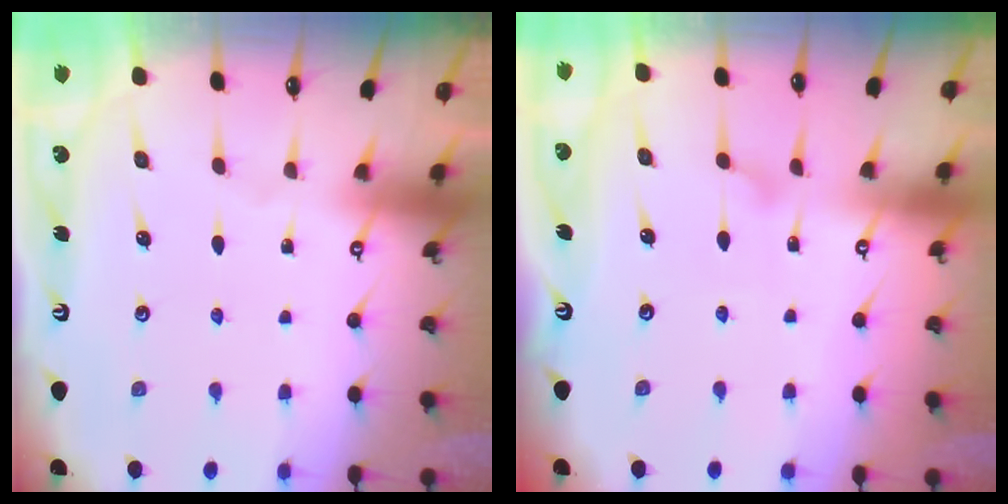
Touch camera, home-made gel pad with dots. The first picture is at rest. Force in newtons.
{"total": 3.1, "press": 3.1, "slide": 0.4}